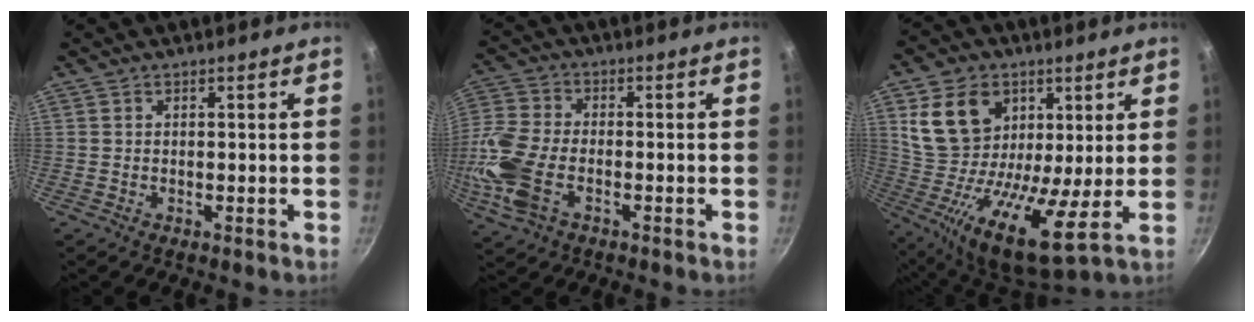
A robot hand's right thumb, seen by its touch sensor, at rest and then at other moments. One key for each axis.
{"total": 13.2, "fx": -3.8, "fy": 7.7, "fz": 10.0, "tx": -0.225, "ty": 0.015, "tz": -0.089}
{"total": 19.6, "fx": 6.6, "fy": 12.2, "fz": 13.8, "tx": -0.245, "ty": -0.017, "tz": 0.111}